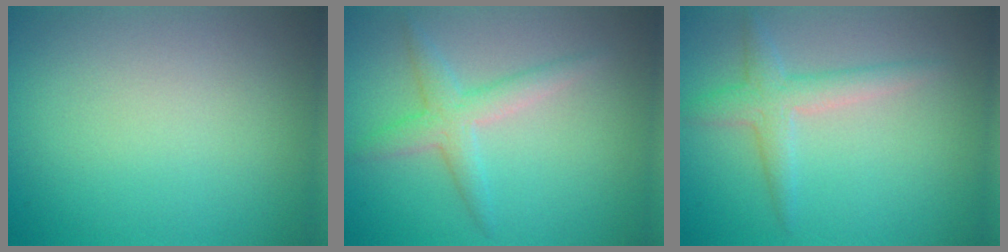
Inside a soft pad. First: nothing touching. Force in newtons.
{"total": 2.6, "press": 2.6, "slide": 0.2}
{"total": 2.5, "press": 2.5, "slide": 0.1}